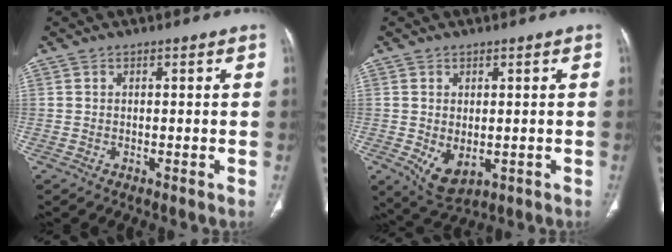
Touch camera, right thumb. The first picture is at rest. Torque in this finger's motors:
{"motor_torque": [-0.20, 0.46, -0.07, 0.09, 0.16]}